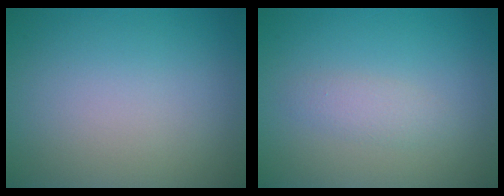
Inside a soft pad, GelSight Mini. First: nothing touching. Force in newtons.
{"total": 1.4, "press": 1.4, "slide": 0.1}